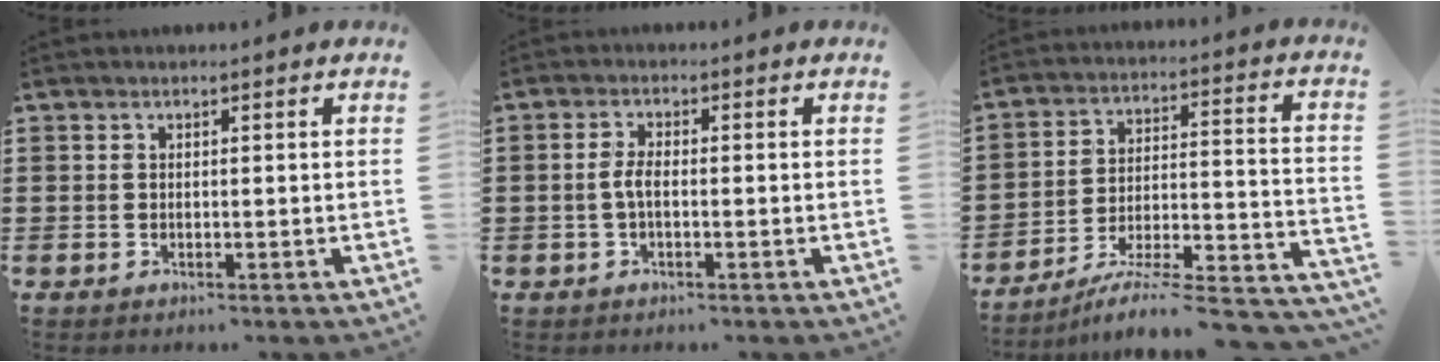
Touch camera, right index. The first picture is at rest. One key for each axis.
{"total": 2.4, "fx": -0.6, "fy": 0.7, "fz": 2.2, "tx": -0.054, "ty": -0.004, "tz": -0.018}
{"total": 6.6, "fx": -5.8, "fy": -0.2, "fz": 3.1, "tx": -0.044, "ty": -0.013, "tz": -0.119}